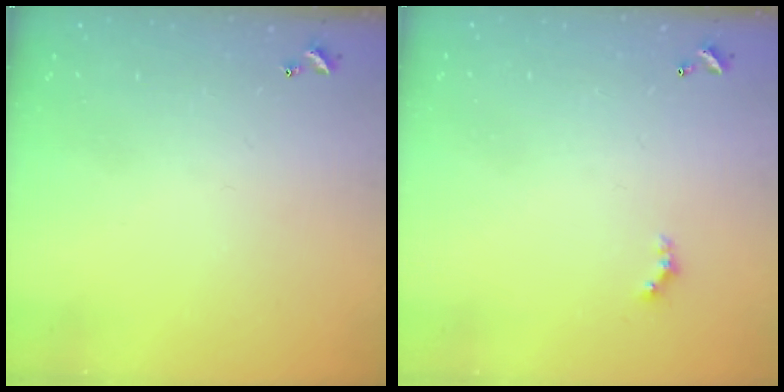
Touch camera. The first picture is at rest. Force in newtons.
{"total": 1.6, "press": 1.6, "slide": 0.4}